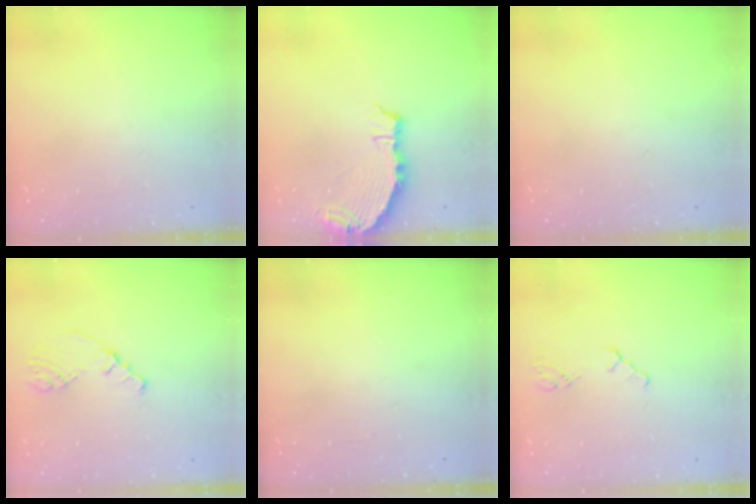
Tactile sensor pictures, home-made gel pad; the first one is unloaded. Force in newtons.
{"total": 6.6, "press": 5.3, "slide": 4.0}
{"total": 0.0}
{"total": 2.0, "press": 1.4, "slide": 1.4}
{"total": 0.0}
{"total": 1.2, "press": 1.1, "slide": 0.3}